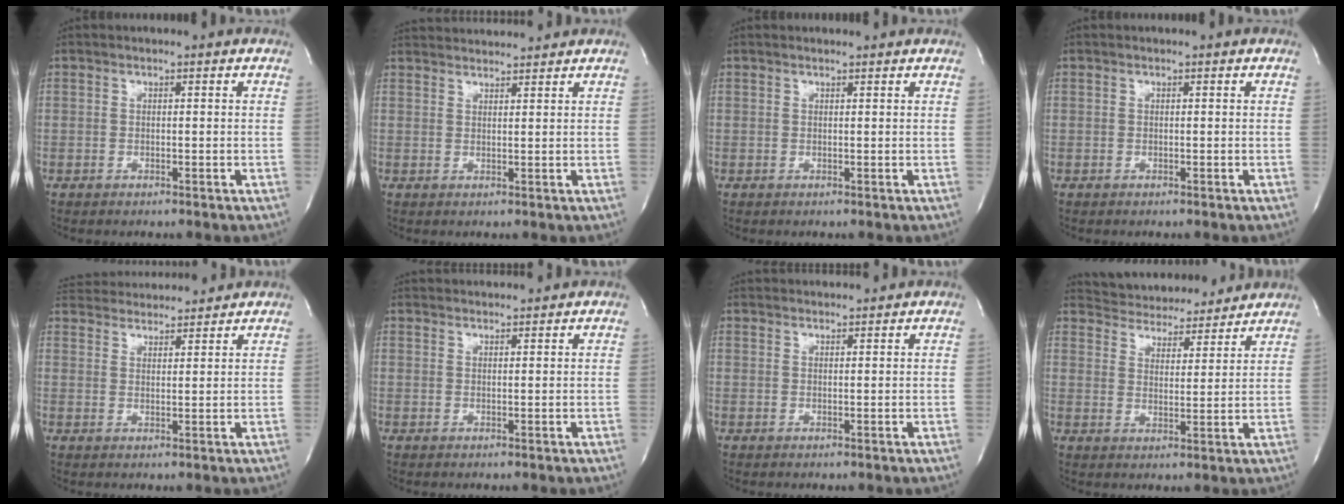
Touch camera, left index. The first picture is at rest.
{"total": 7.2, "force": [7.1, 0.2, 1.2], "torque": [-0.024, 0.030, 0.107]}
{"total": 1.4, "force": [1.4, 0.1, 0.3], "torque": [-0.009, 0.009, 0.020]}
{"total": 0.0}
{"total": 12.6, "force": [12.0, 1.8, 3.4], "torque": [-0.068, 0.035, 0.187]}
{"total": 5.6, "force": [5.6, 0.0, 0.7], "torque": [-0.015, 0.030, 0.080]}
{"total": 5.4, "force": [5.4, 0.0, 0.7], "torque": [-0.015, 0.030, 0.077]}
{"total": 15.6, "force": [14.6, 3.9, 3.7], "torque": [-0.060, 0.019, 0.214]}